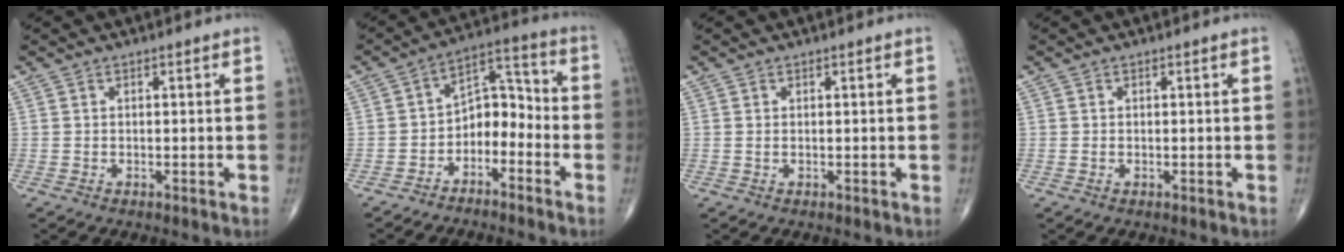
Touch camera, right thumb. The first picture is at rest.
{"total": 8.6, "force": [-4.0, 5.7, 5.1], "torque": [-0.051, 0.070, -0.080]}
{"total": 0.0}
{"total": 0.5, "force": [-0.1, 0.3, 0.4], "torque": [-0.010, 0.002, -0.001]}